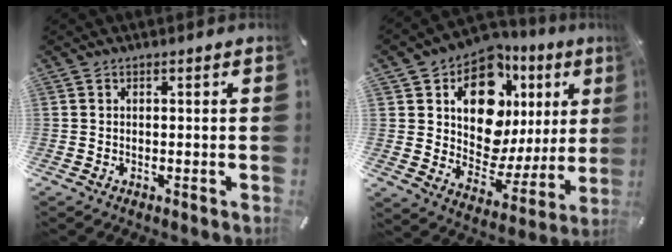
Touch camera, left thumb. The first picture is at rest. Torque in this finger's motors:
{"motor_torque": [2.51, 2.50, 1.48, -1.29, 0.34]}